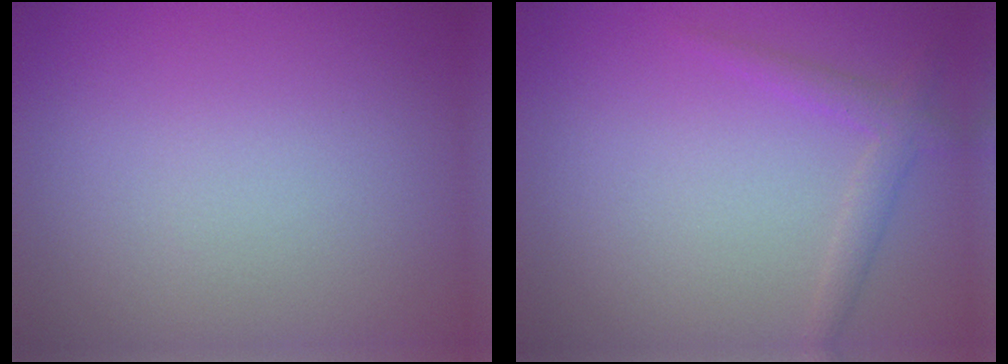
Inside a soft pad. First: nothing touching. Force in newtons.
{"total": 1.8, "press": 1.8, "slide": 0.1}